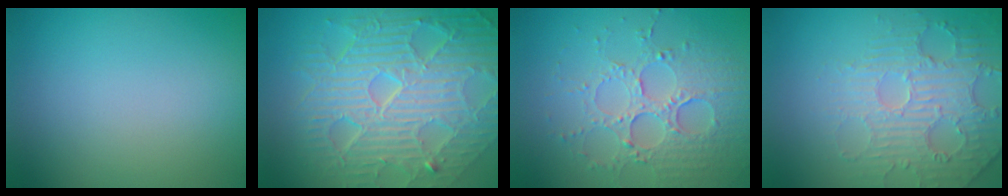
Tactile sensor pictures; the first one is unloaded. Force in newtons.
{"total": 11.1, "press": 7.2, "slide": 8.5}
{"total": 4.3, "press": 4.0, "slide": 1.4}
{"total": 4.6, "press": 3.7, "slide": 2.7}